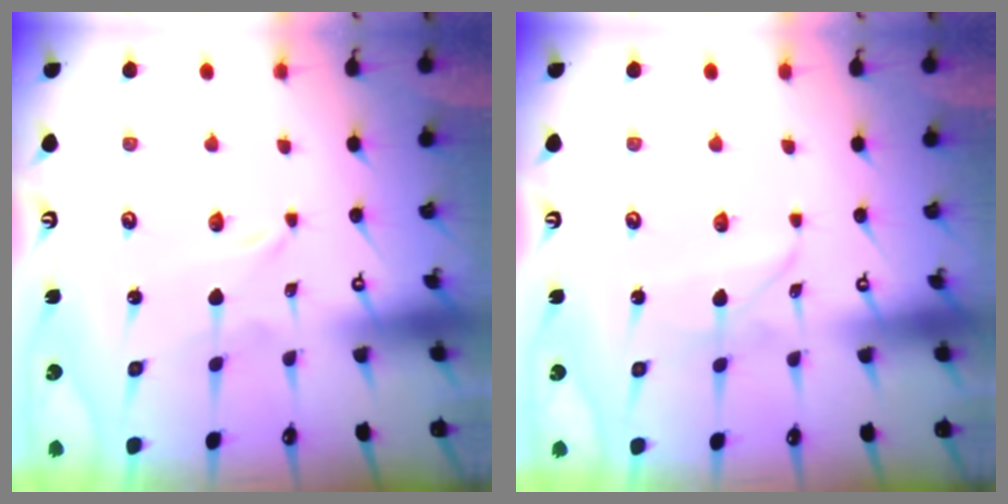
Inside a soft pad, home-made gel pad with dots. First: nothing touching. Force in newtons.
{"total": 3.3, "press": 3.3, "slide": 0.1}